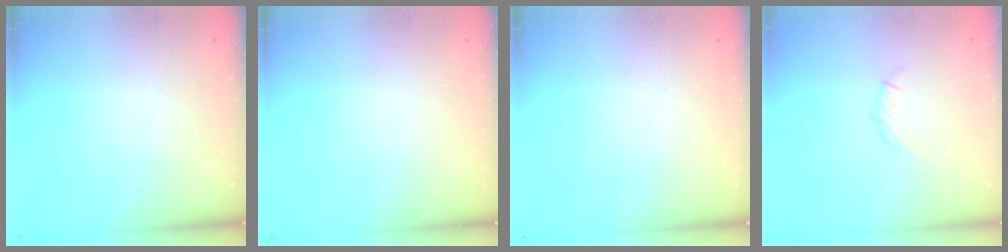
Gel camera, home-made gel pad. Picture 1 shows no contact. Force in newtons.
{"total": 0.0}
{"total": 0.0}
{"total": 6.4, "press": 6.3, "slide": 1.4}